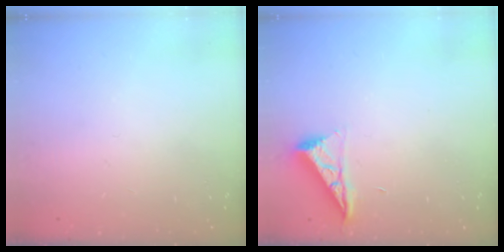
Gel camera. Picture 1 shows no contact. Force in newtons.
{"total": 7.1, "press": 7.1, "slide": 0.5}